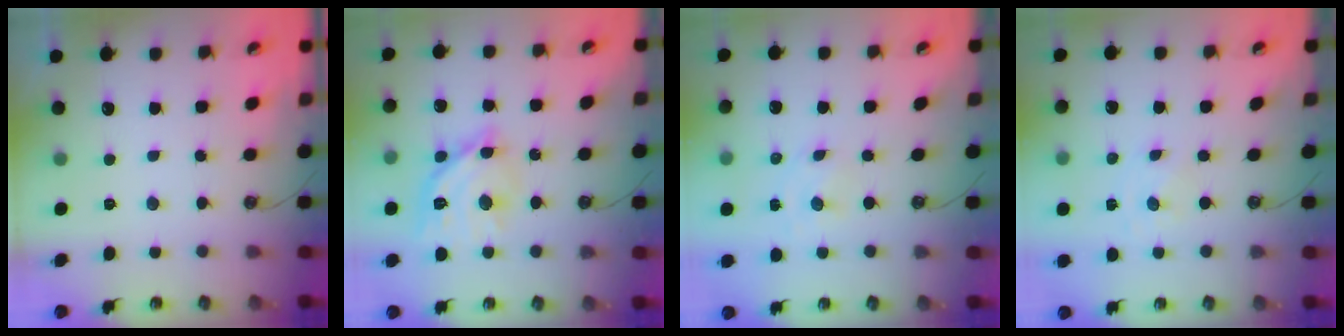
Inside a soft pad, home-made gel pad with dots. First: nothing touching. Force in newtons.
{"total": 14.2, "press": 14.2, "slide": 1.0}
{"total": 1.3, "press": 1.3, "slide": 0.2}
{"total": 0.0}